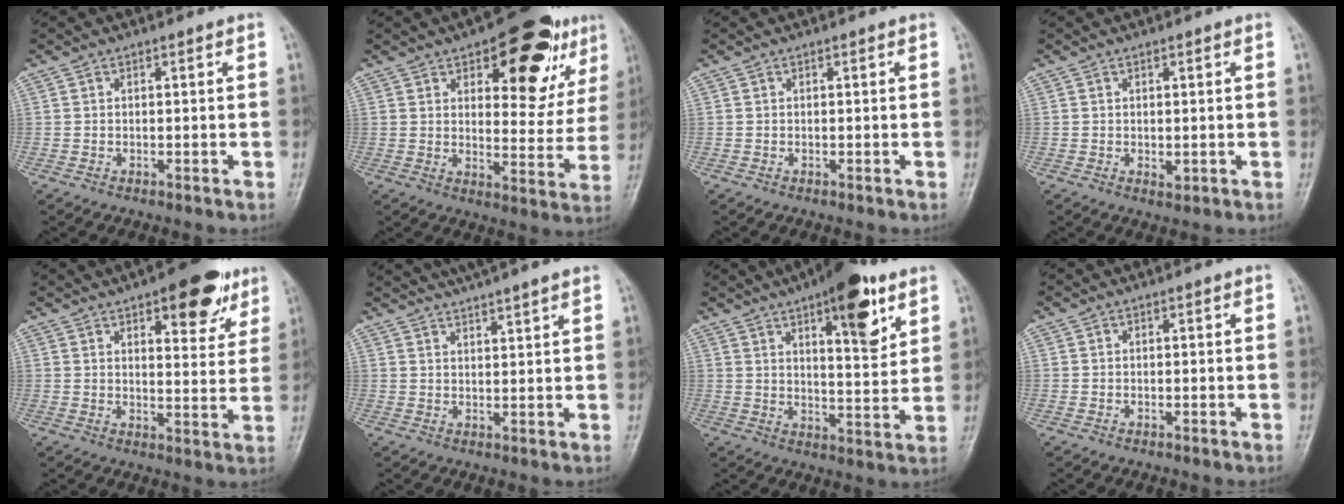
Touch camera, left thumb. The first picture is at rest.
{"total": 19.2, "force": [9.4, 8.7, 14.3], "torque": [-0.133, -0.030, 0.124]}
{"total": 0.0}
{"total": 2.2, "force": [0.1, 1.3, 1.8], "torque": [-0.017, -0.003, 0.002]}
{"total": 13.0, "force": [7.5, 5.4, 9.2], "torque": [-0.077, -0.028, 0.097]}
{"total": 8.9, "force": [7.6, 0.7, 4.5], "torque": [-0.063, 0.007, 0.111]}
{"total": 14.1, "force": [7.6, 4.8, 10.9], "torque": [-0.123, -0.035, 0.106]}
{"total": 0.0}